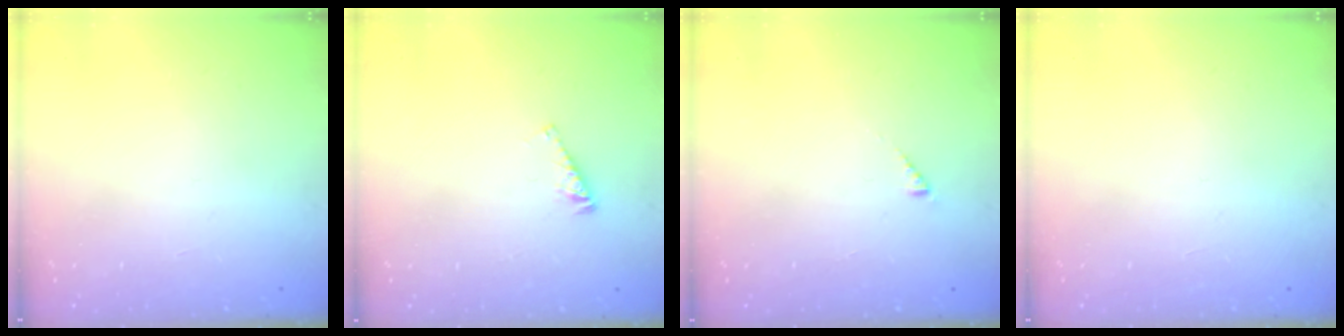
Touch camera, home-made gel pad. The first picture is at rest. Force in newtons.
{"total": 2.9, "press": 2.9, "slide": 0.4}
{"total": 2.2, "press": 2.2, "slide": 0.4}
{"total": 0.0}